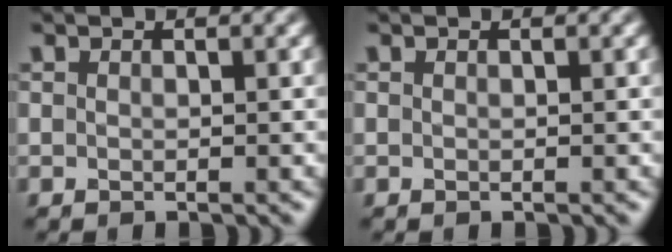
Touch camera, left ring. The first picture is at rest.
{"total": 0.0}